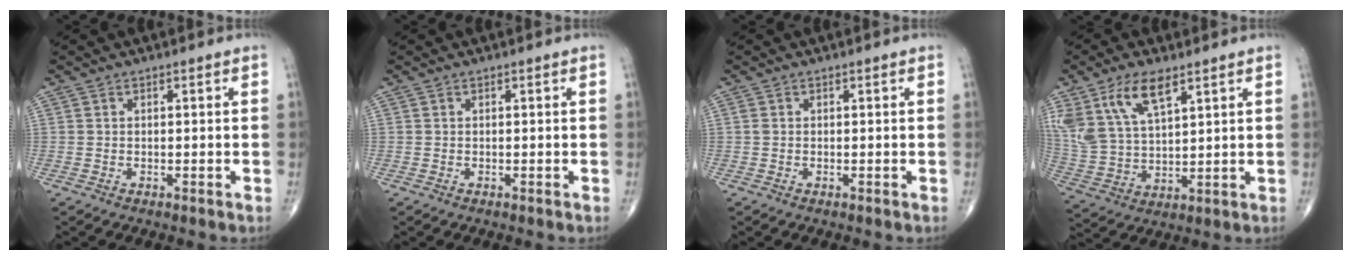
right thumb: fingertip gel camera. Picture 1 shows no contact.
{"total": 0.0}
{"total": 0.5, "force": [0.1, 0.4, 0.4], "torque": [-0.010, 0.001, 0.002]}
{"total": 13.6, "force": [7.6, 6.2, 9.4], "torque": [-0.184, -0.019, 0.158]}